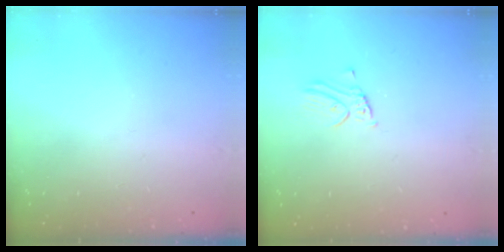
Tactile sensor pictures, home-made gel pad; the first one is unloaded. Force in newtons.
{"total": 2.2, "press": 2.2, "slide": 0.1}